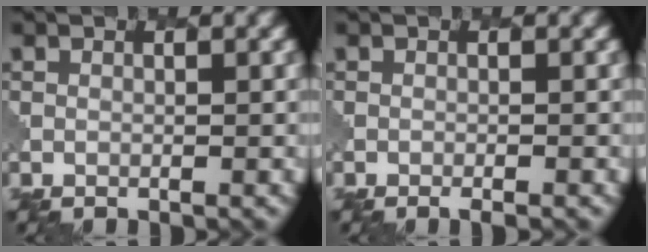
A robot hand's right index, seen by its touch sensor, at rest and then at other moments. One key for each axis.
{"total": 0.9, "fx": -0.5, "fy": 0.1, "fz": 0.7, "tx": -0.004, "ty": -0.002, "tz": -0.009}